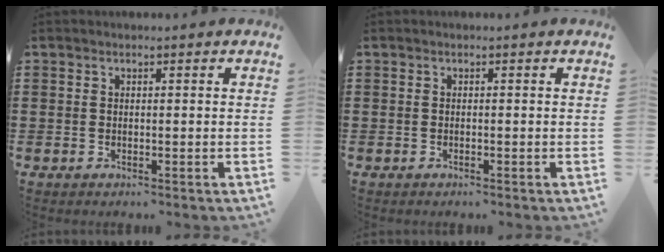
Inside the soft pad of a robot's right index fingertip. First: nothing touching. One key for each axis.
{"total": 0.0}